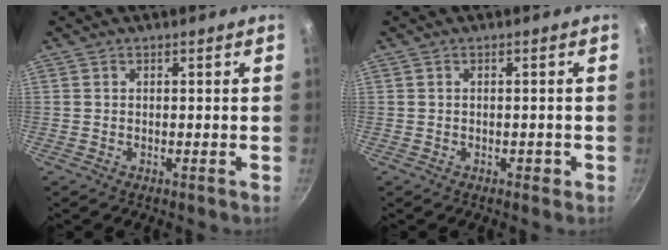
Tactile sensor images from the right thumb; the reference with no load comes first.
{"total": 0.9, "force": [-0.3, 0.7, 0.6], "torque": [0.000, 0.009, -0.003]}